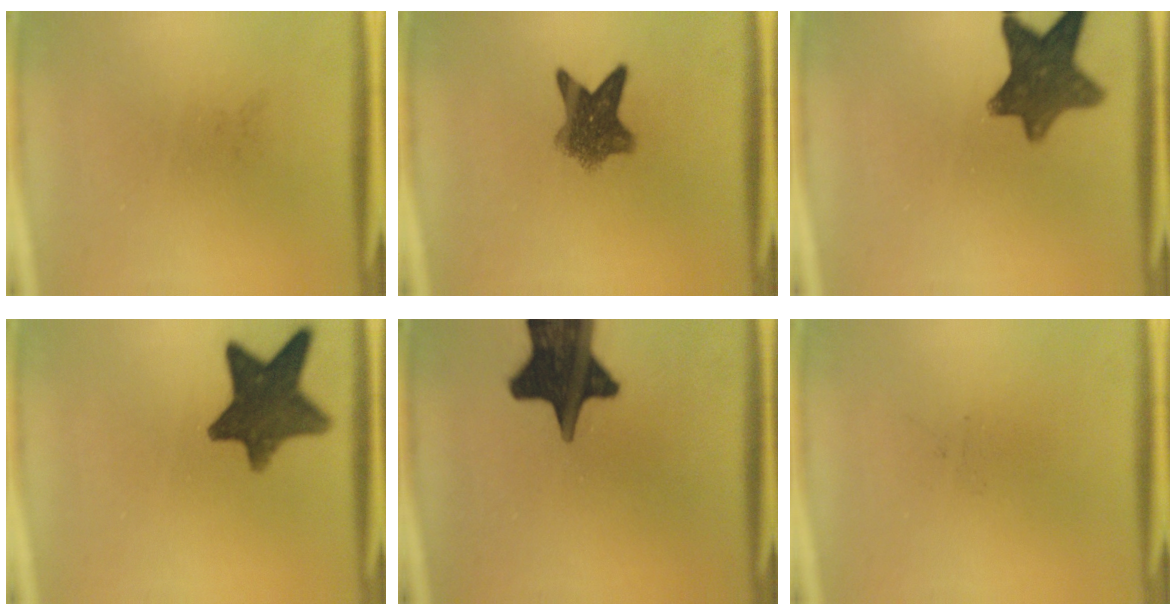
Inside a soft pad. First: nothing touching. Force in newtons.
{"total": 7.2}
{"total": 10.5}
{"total": 12.0}
{"total": 19.4}
{"total": 0.0}